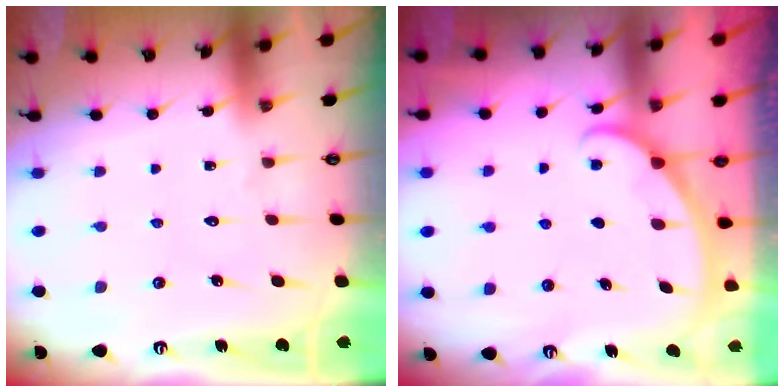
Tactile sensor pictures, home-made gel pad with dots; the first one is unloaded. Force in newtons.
{"total": 1.9, "press": 1.9, "slide": 0.1}